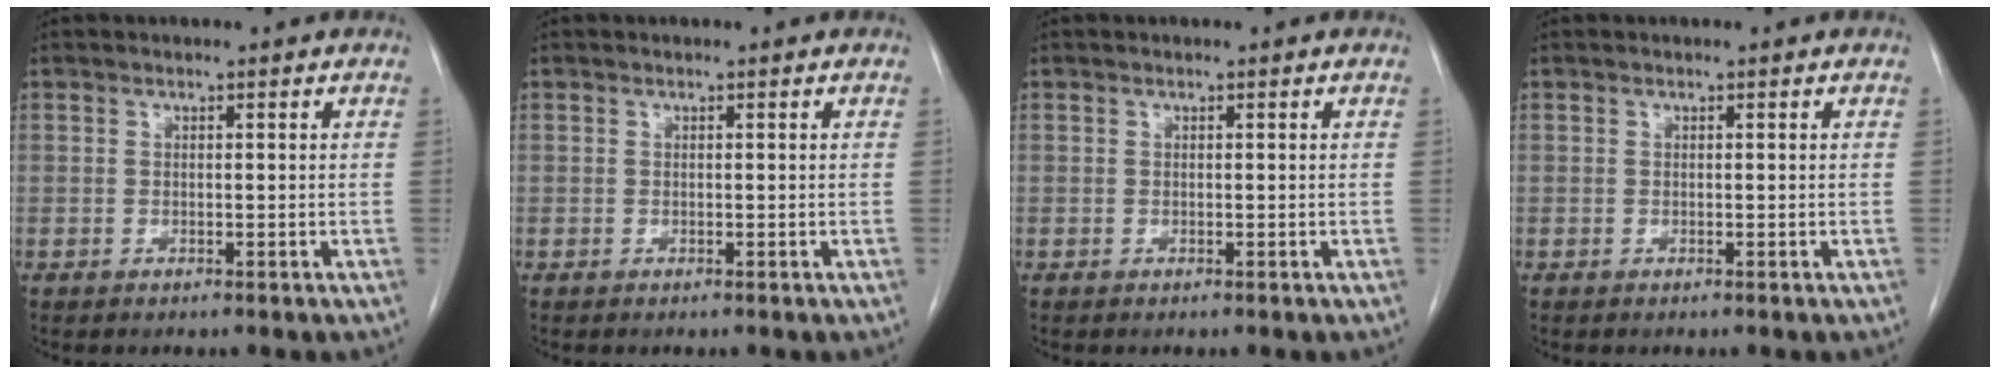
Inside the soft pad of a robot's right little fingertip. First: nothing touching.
{"total": 0.0}
{"total": 0.0}
{"total": 0.0}